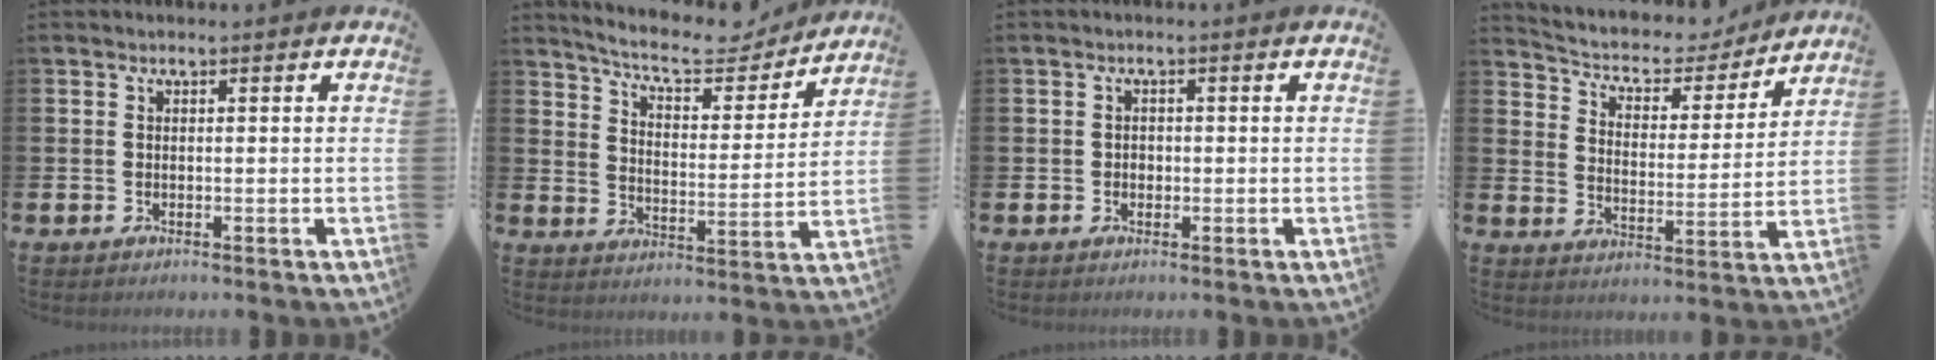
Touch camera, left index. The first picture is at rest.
{"total": 8.3, "force": [7.6, 2.3, 2.6], "torque": [-0.075, -0.052, 0.131]}
{"total": 1.0, "force": [-0.2, 0.9, 0.4], "torque": [0.000, 0.005, -0.007]}
{"total": 5.9, "force": [5.2, 2.4, 1.3], "torque": [-0.054, -0.041, 0.084]}